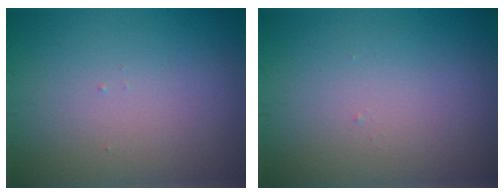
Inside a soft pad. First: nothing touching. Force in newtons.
{"total": 0.0}